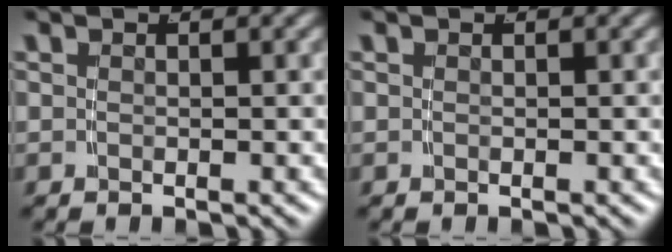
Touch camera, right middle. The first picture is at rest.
{"total": 0.0}